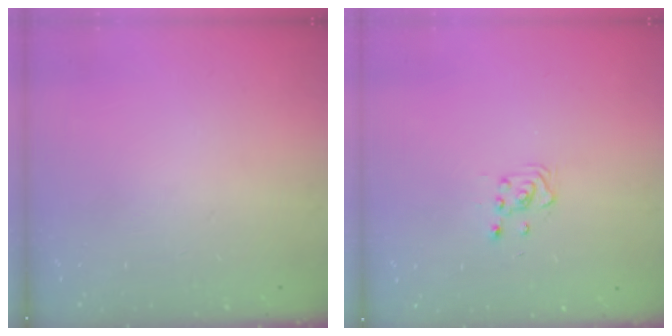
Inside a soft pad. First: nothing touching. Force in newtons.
{"total": 3.8, "press": 3.7, "slide": 0.6}